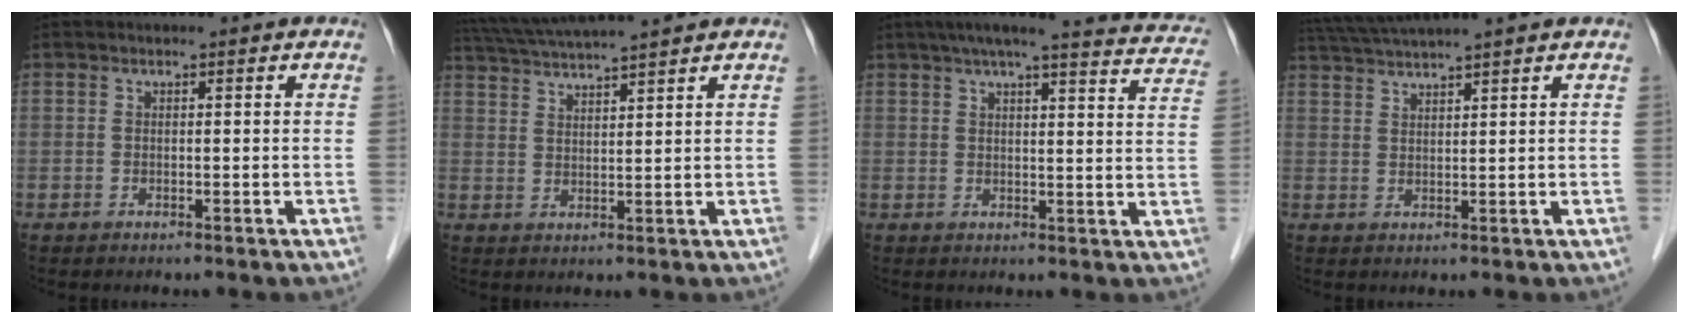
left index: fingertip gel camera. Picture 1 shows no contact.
{"total": 10.4, "force": [9.3, -0.7, 4.4], "torque": [-0.085, 0.030, 0.150]}
{"total": 20.8, "force": [18.2, 2.5, 9.9], "torque": [-0.133, -0.003, 0.208]}
{"total": 7.7, "force": [6.8, -1.3, 3.3], "torque": [-0.063, 0.027, 0.115]}